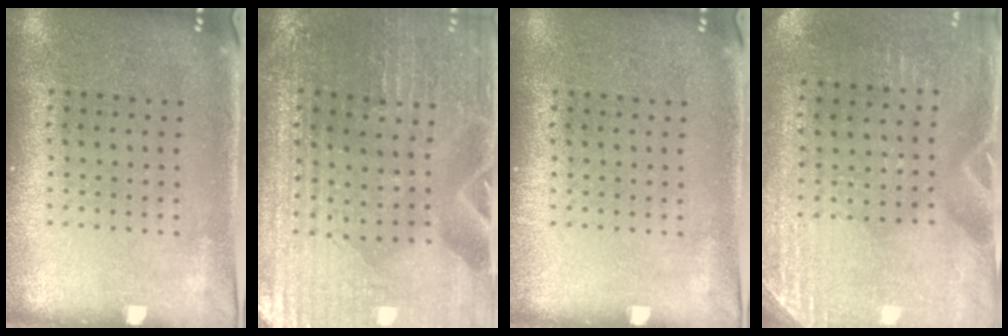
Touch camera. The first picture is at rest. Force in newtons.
{"total": 1.7, "press": 1.7, "slide": 0.2}
{"total": 0.0}
{"total": 2.8, "press": 2.6, "slide": 1.2}